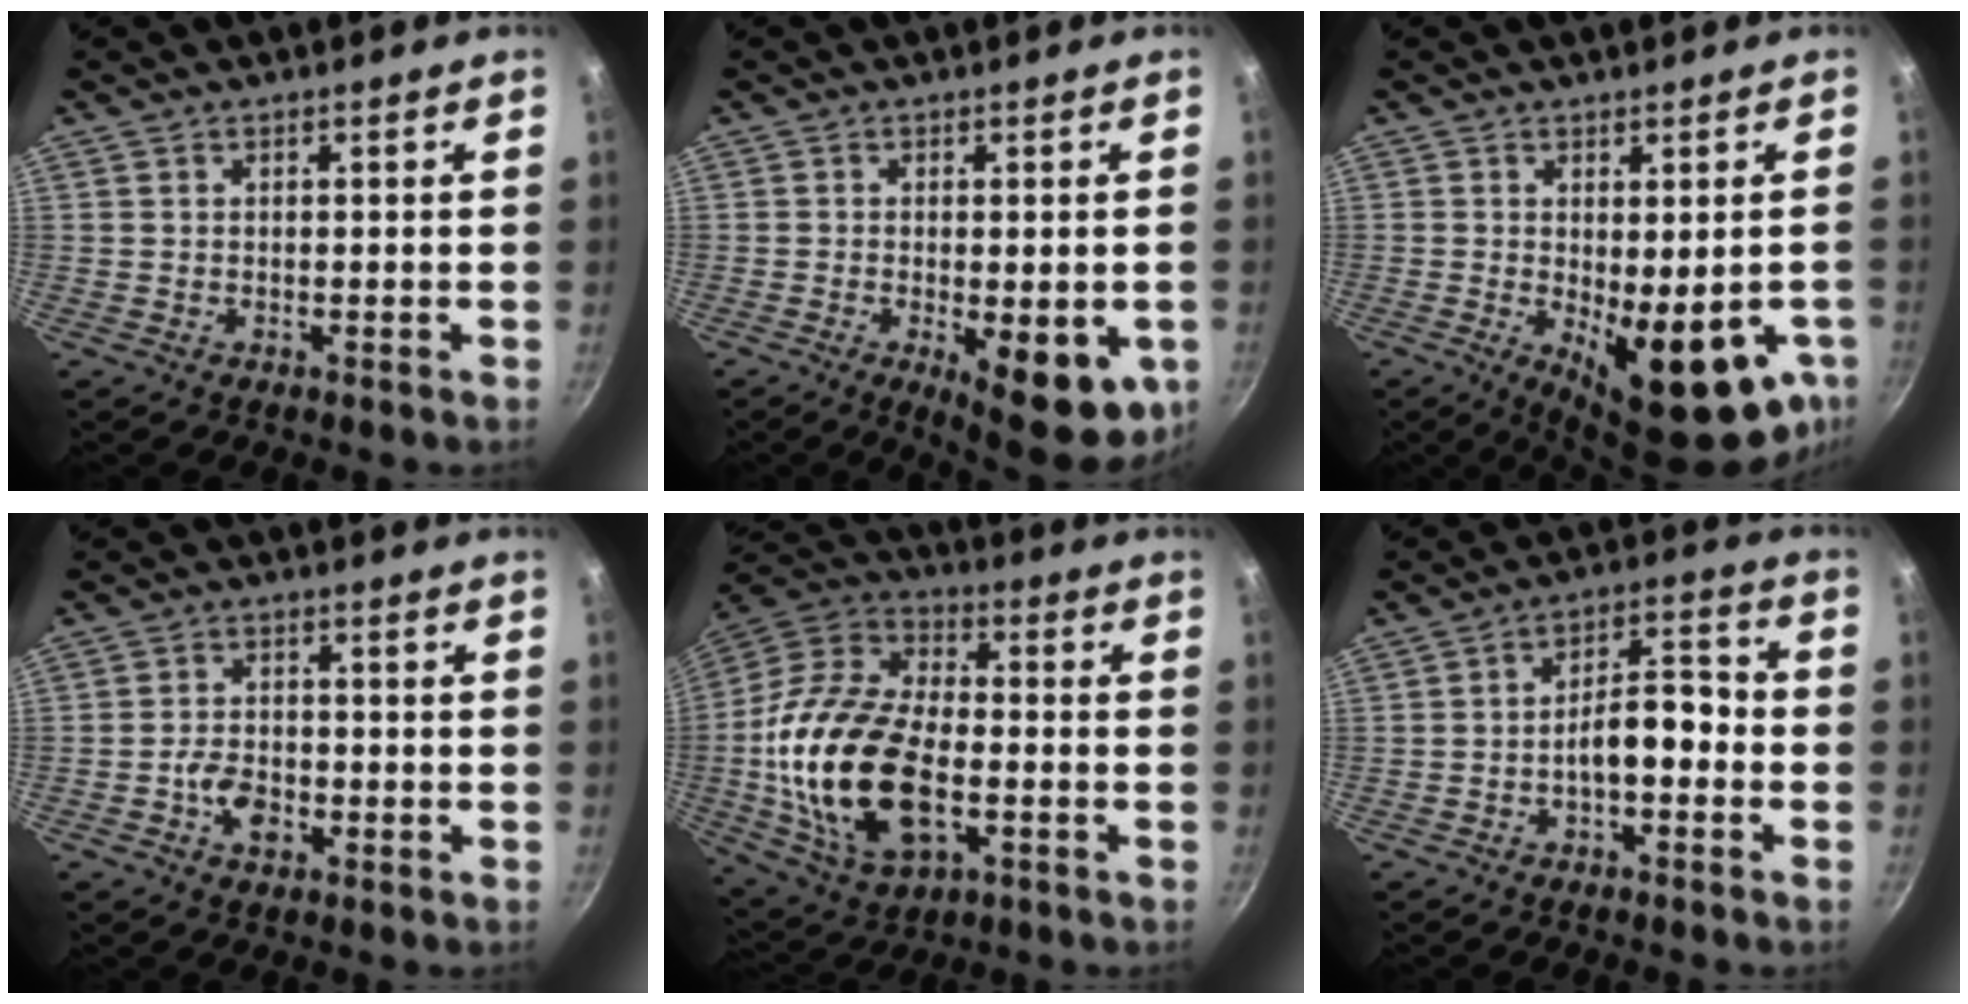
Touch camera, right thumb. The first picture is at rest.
{"total": 13.3, "force": [-3.8, 4.9, 11.8], "torque": [-0.132, -0.006, -0.039]}
{"total": 15.9, "force": [-3.9, 6.3, 14.0], "torque": [-0.160, -0.022, -0.036]}
{"total": 5.3, "force": [-2.0, 3.2, 3.6], "torque": [-0.058, 0.018, -0.039]}
{"total": 24.6, "force": [-4.2, 14.1, 19.7], "torque": [-0.379, 0.025, -0.078]}
{"total": 7.9, "force": [-2.7, 3.8, 6.4], "torque": [-0.074, 0.049, -0.045]}